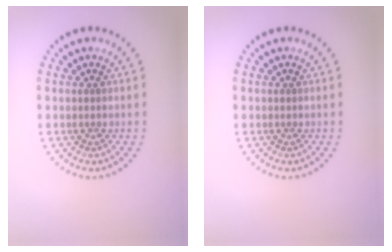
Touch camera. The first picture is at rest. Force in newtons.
{"total": 0.0}